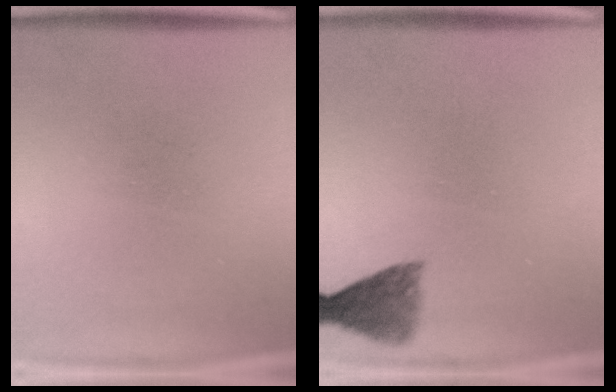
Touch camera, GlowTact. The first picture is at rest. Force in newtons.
{"total": 3.7}